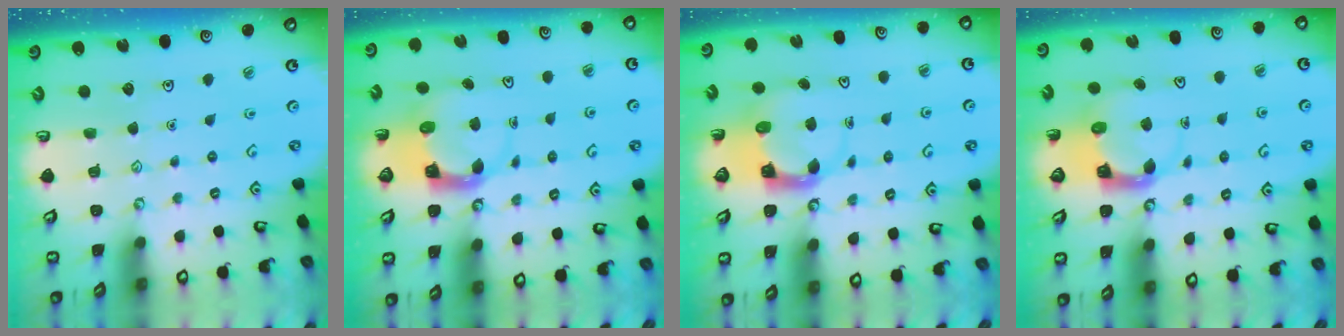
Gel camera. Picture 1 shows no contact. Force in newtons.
{"total": 3.7, "press": 3.6, "slide": 0.5}
{"total": 3.6, "press": 3.5, "slide": 0.5}
{"total": 3.9, "press": 3.9, "slide": 0.5}